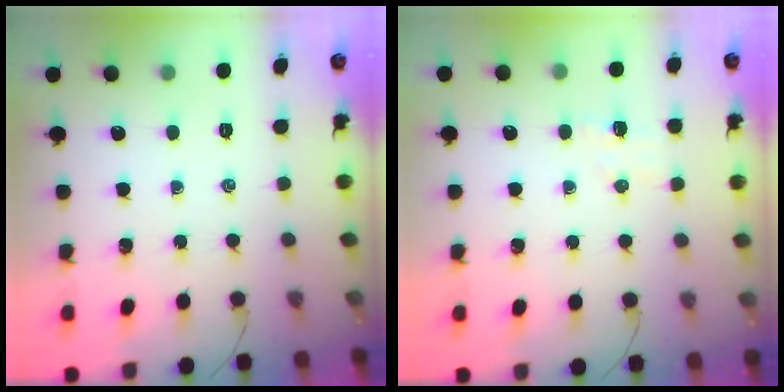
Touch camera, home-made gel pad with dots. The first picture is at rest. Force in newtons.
{"total": 4.3, "press": 4.2, "slide": 1.0}